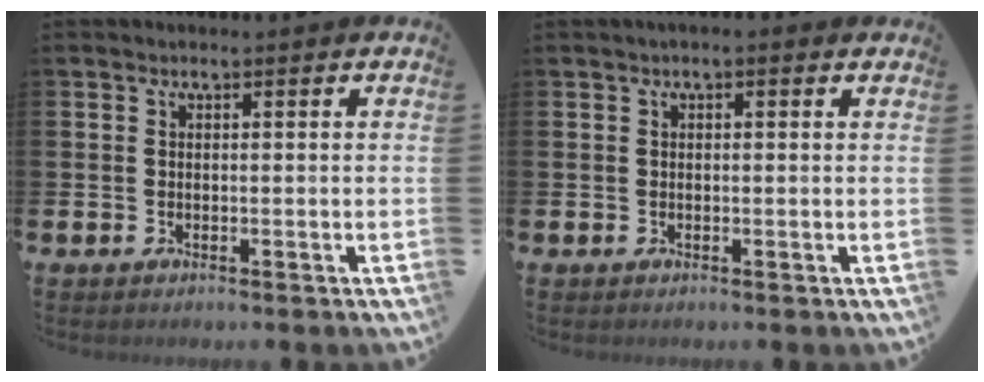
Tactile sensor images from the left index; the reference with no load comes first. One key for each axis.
{"total": 0.5, "fx": 0.1, "fy": 0.2, "fz": 0.4, "tx": -0.007, "ty": 0.005, "tz": 0.000}